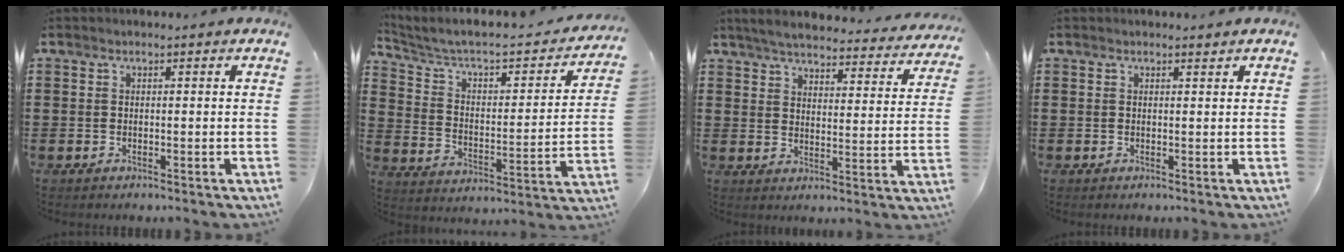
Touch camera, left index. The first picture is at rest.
{"total": 4.8, "force": [3.8, 1.5, 2.5], "torque": [-0.071, -0.037, 0.055]}
{"total": 5.0, "force": [4.8, 0.1, 1.3], "torque": [-0.049, -0.032, 0.080]}
{"total": 0.6, "force": [0.5, 0.1, 0.3], "torque": [-0.007, -0.001, 0.011]}